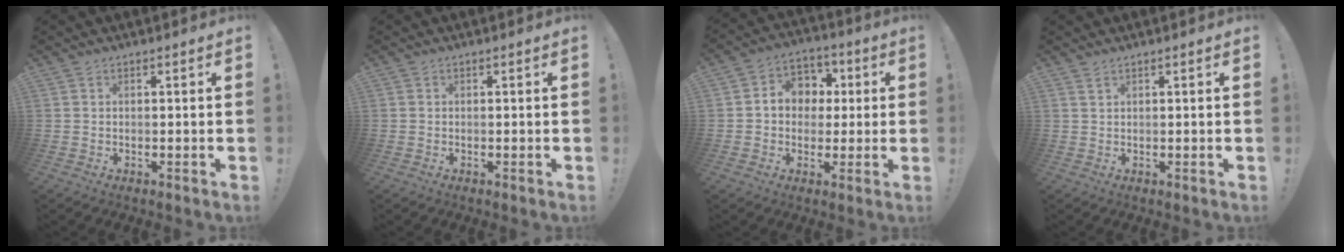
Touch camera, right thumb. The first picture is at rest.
{"total": 0.0}
{"total": 9.3, "force": [0.7, 8.4, 4.0], "torque": [-0.046, 0.006, 0.019]}
{"total": 1.4, "force": [0.9, 0.4, 0.9], "torque": [-0.025, 0.003, 0.018]}